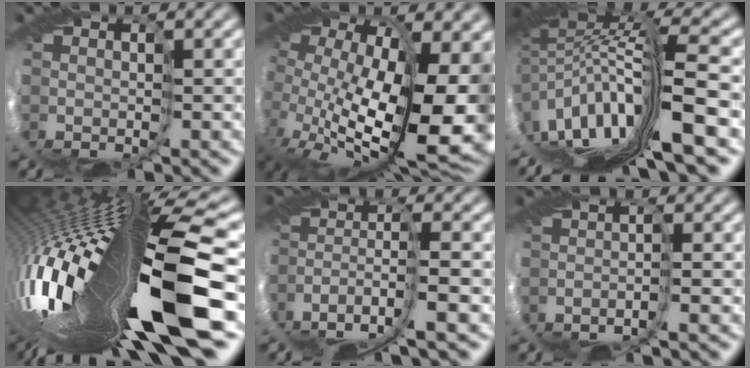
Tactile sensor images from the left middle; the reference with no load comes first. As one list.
[{"total": 15.1, "force": [-0.8, 7.6, 13.0], "torque": [-0.197, -0.048, 0.011]}, {"total": 11.7, "force": [-4.6, 1.9, 10.6], "torque": [-0.211, -0.001, -0.065]}, {"total": 16.1, "force": [-2.8, 2.0, 15.7], "torque": [-0.284, -0.021, -0.035]}, {"total": 4.1, "force": [-3.2, 0.4, 2.5], "torque": [-0.049, 0.009, -0.074]}, {"total": 1.5, "force": [-1.1, -0.1, 1.0], "torque": [-0.022, 0.006, -0.022]}]